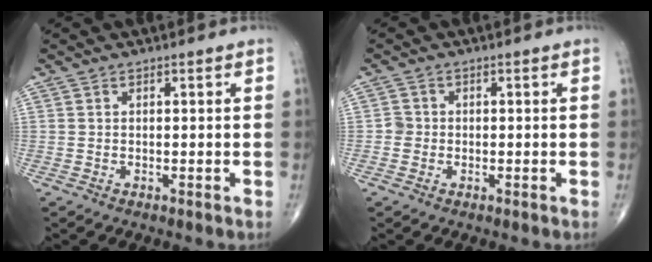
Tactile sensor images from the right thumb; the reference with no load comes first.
{"total": 1.7, "force": [-0.4, 1.6, 0.3], "torque": [0.007, 0.007, -0.011]}